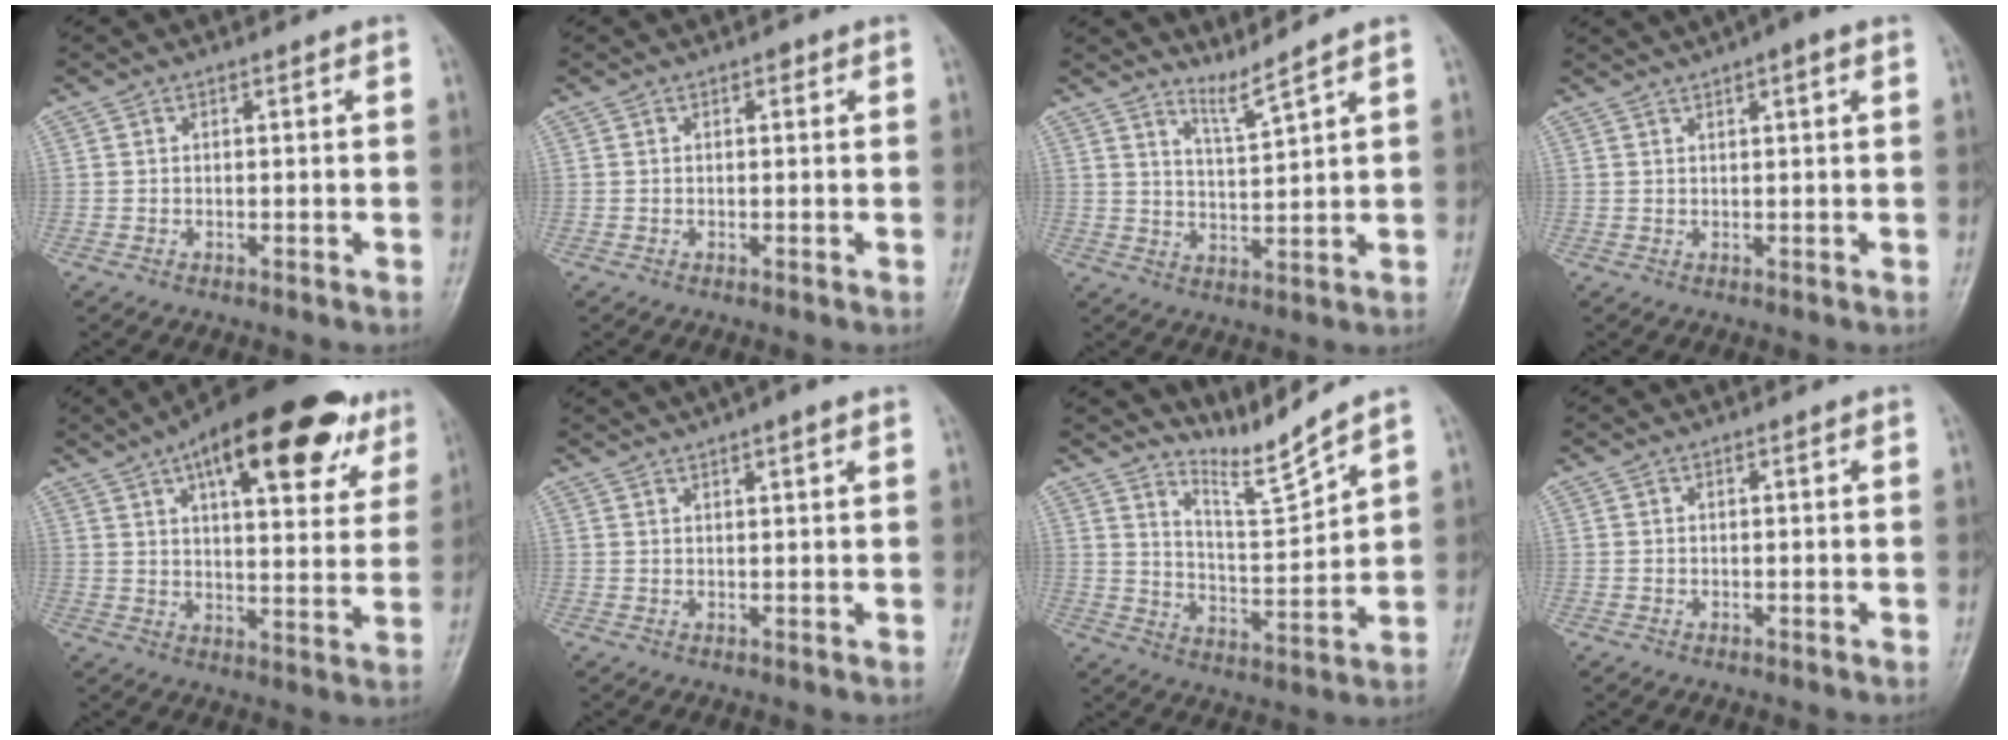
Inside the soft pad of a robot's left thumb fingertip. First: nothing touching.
{"total": 0.7, "force": [0.3, 0.5, 0.4], "torque": [0.002, 0.002, 0.000]}
{"total": 3.8, "force": [3.4, -1.4, 1.0], "torque": [-0.025, -0.049, 0.077]}
{"total": 4.5, "force": [2.7, 0.7, 3.5], "torque": [-0.053, 0.018, 0.040]}
{"total": 23.6, "force": [13.1, 9.3, 17.4], "torque": [-0.216, -0.011, 0.185]}
{"total": 5.1, "force": [3.8, 0.6, 3.4], "torque": [-0.049, 0.020, 0.060]}
{"total": 7.1, "force": [6.8, -1.4, 1.6], "torque": [-0.030, -0.076, 0.140]}
{"total": 0.0}